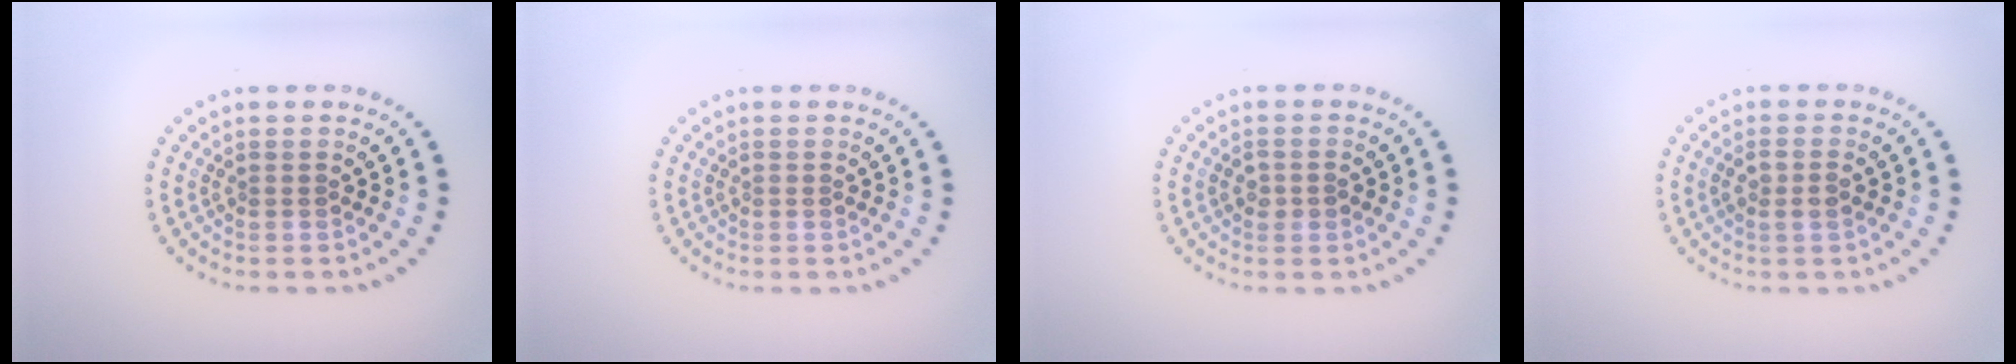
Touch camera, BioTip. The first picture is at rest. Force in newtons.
{"total": 0.0}
{"total": 1.4, "press": 1.4, "slide": 0.3}
{"total": 1.6, "press": 1.6, "slide": 0.4}